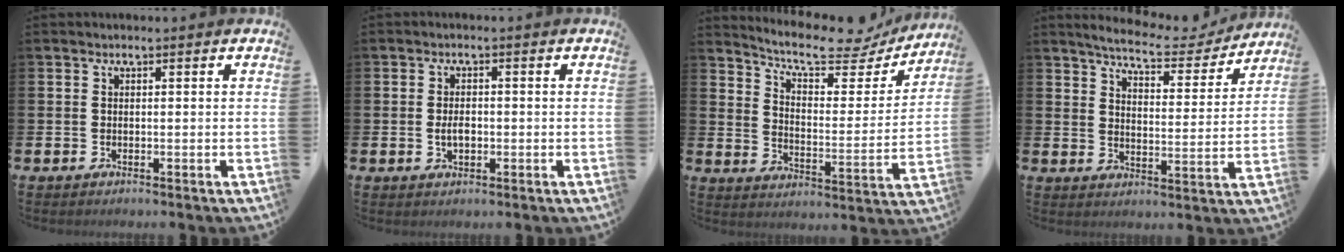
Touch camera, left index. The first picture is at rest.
{"total": 2.3, "force": [-0.3, 1.3, 1.8], "torque": [-0.025, -0.001, -0.008]}
{"total": 9.8, "force": [8.8, 2.5, 3.6], "torque": [-0.081, -0.064, 0.146]}
{"total": 6.4, "force": [6.0, 1.2, 1.9], "torque": [-0.053, -0.046, 0.097]}